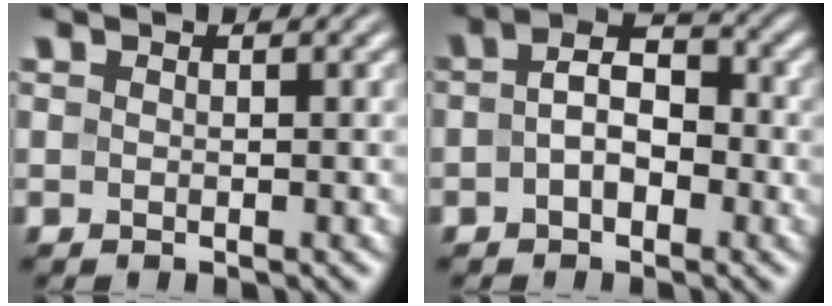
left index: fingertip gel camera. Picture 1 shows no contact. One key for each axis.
{"total": 4.0, "fx": -0.5, "fy": 2.5, "fz": 3.0, "tx": -0.049, "ty": 0.007, "tz": -0.018}